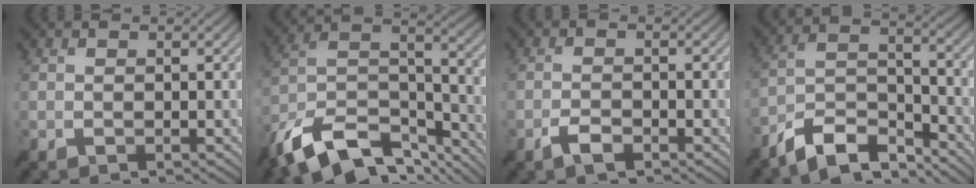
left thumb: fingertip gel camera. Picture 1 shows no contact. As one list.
[{"total": 15.9, "force": [-11.4, 6.8, 8.8], "torque": [-0.216, -0.009, -0.198]}, {"total": 2.1, "force": [-1.3, 0.6, 1.5], "torque": [-0.033, 0.004, -0.030]}, {"total": 9.3, "force": [-7.7, 2.6, 4.5], "torque": [-0.082, 0.008, -0.156]}]